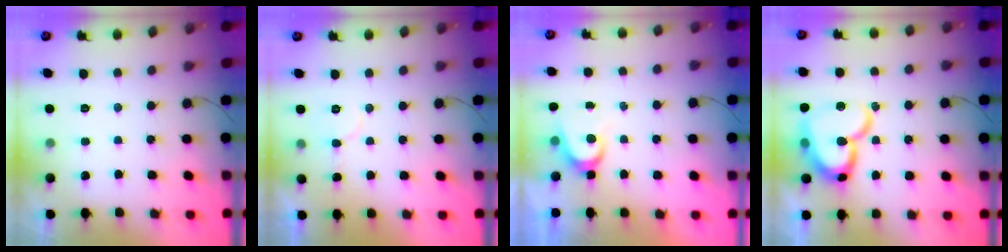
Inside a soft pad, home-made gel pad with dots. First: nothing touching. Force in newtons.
{"total": 6.2, "press": 6.2, "slide": 0.6}
{"total": 4.1, "press": 4.1, "slide": 0.5}
{"total": 18.0, "press": 17.9, "slide": 2.0}